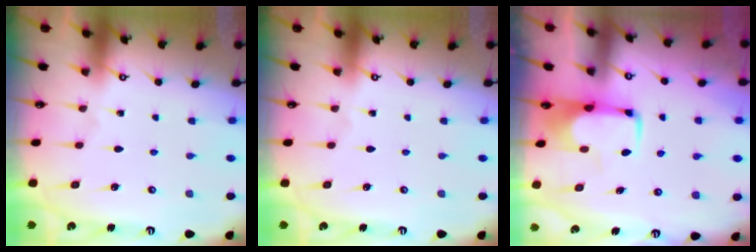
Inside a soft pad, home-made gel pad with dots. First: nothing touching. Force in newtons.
{"total": 0.0}
{"total": 1.7, "press": 1.6, "slide": 0.4}